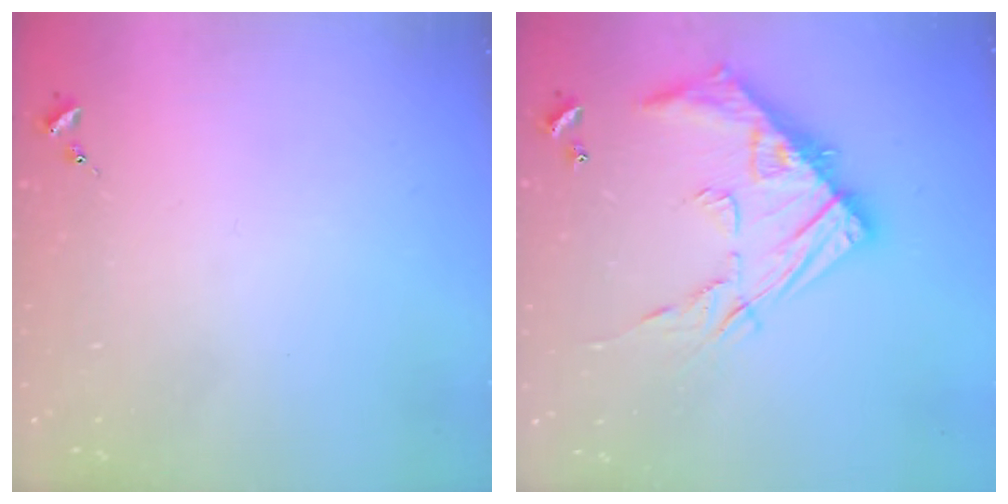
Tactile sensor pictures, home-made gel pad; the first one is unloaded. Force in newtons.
{"total": 17.3, "press": 17.3, "slide": 1.4}